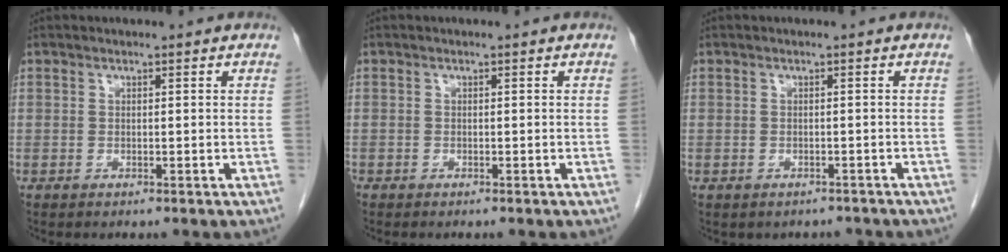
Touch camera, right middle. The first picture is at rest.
{"total": 0.0}
{"total": 2.9, "force": [-2.4, 1.6, 0.2], "torque": [-0.005, 0.007, -0.030]}